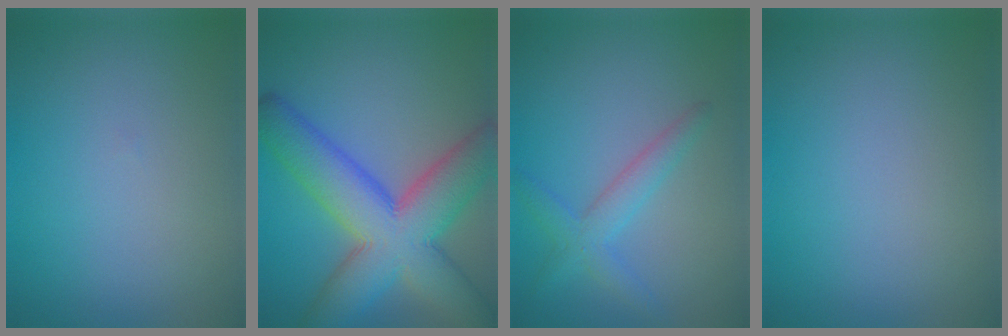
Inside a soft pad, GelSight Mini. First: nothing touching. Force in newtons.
{"total": 11.4, "press": 11.4, "slide": 0.5}
{"total": 2.7, "press": 2.7, "slide": 0.1}
{"total": 0.0}